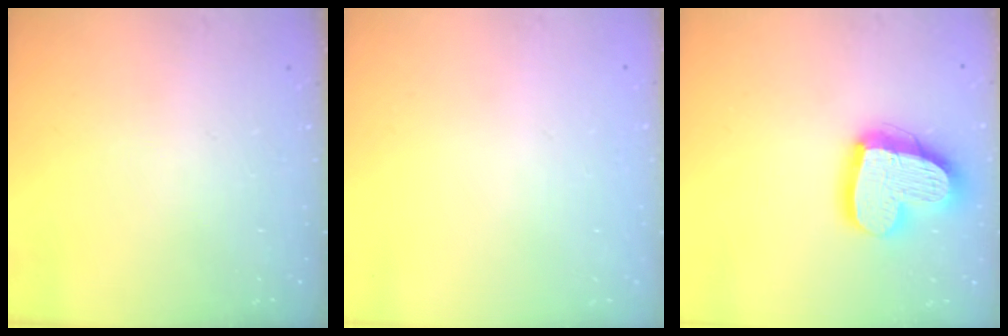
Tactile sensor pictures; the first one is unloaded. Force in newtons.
{"total": 0.0}
{"total": 19.3, "press": 19.3, "slide": 1.6}